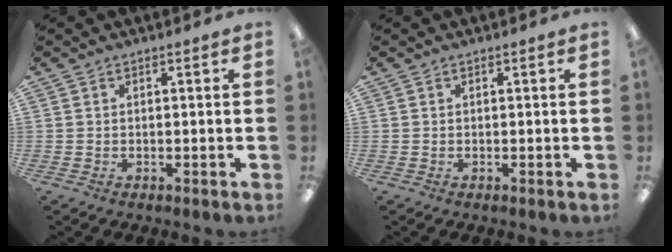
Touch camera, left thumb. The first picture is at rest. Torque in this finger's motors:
{"motor_torque": [0.00, -0.01, 0.11, -0.11, 0.00]}